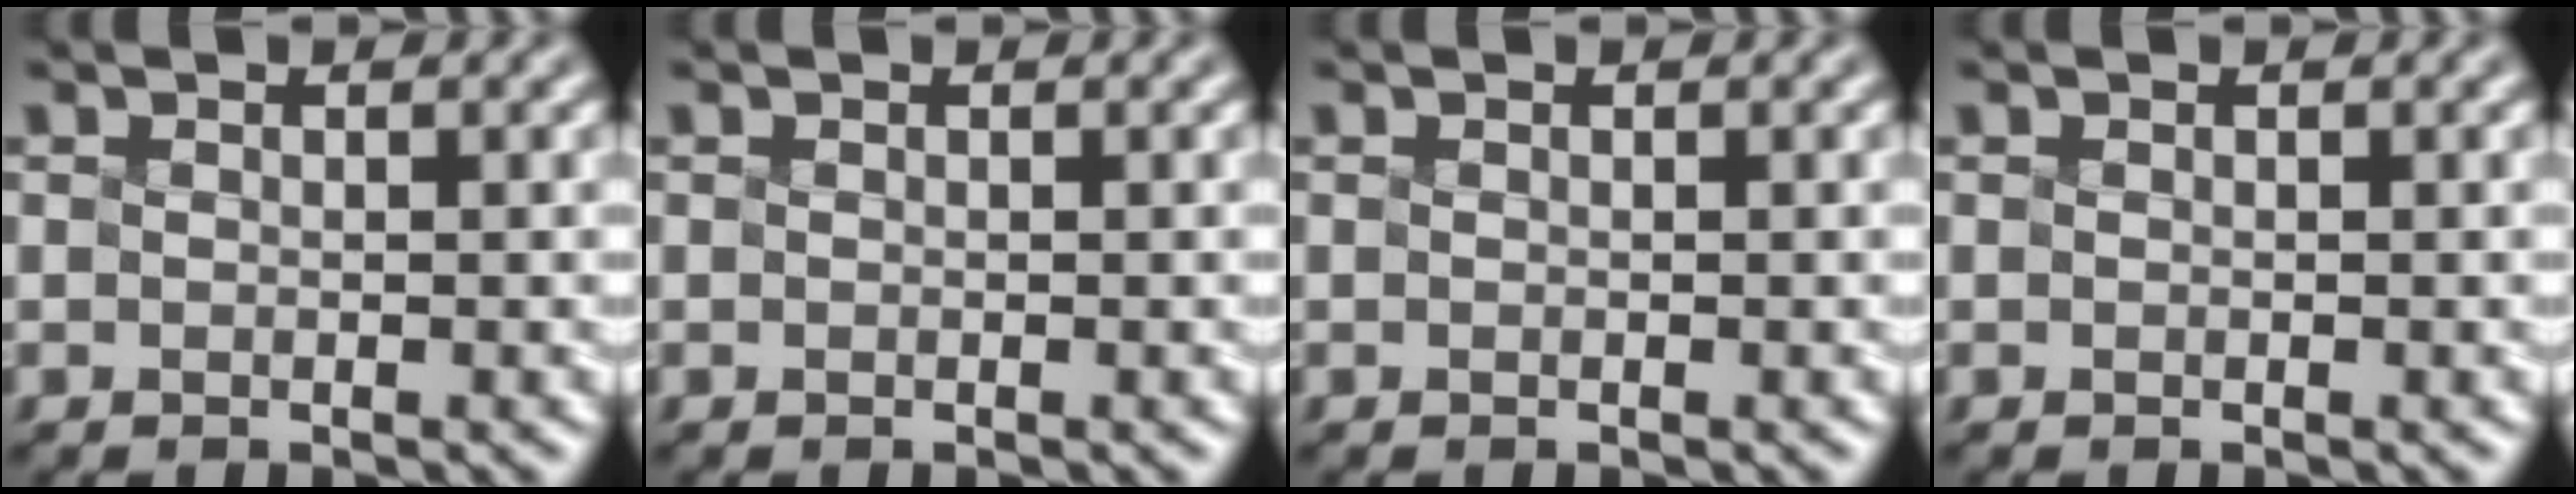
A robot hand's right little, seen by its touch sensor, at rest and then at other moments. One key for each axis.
{"total": 0.0}
{"total": 0.0}
{"total": 0.0}